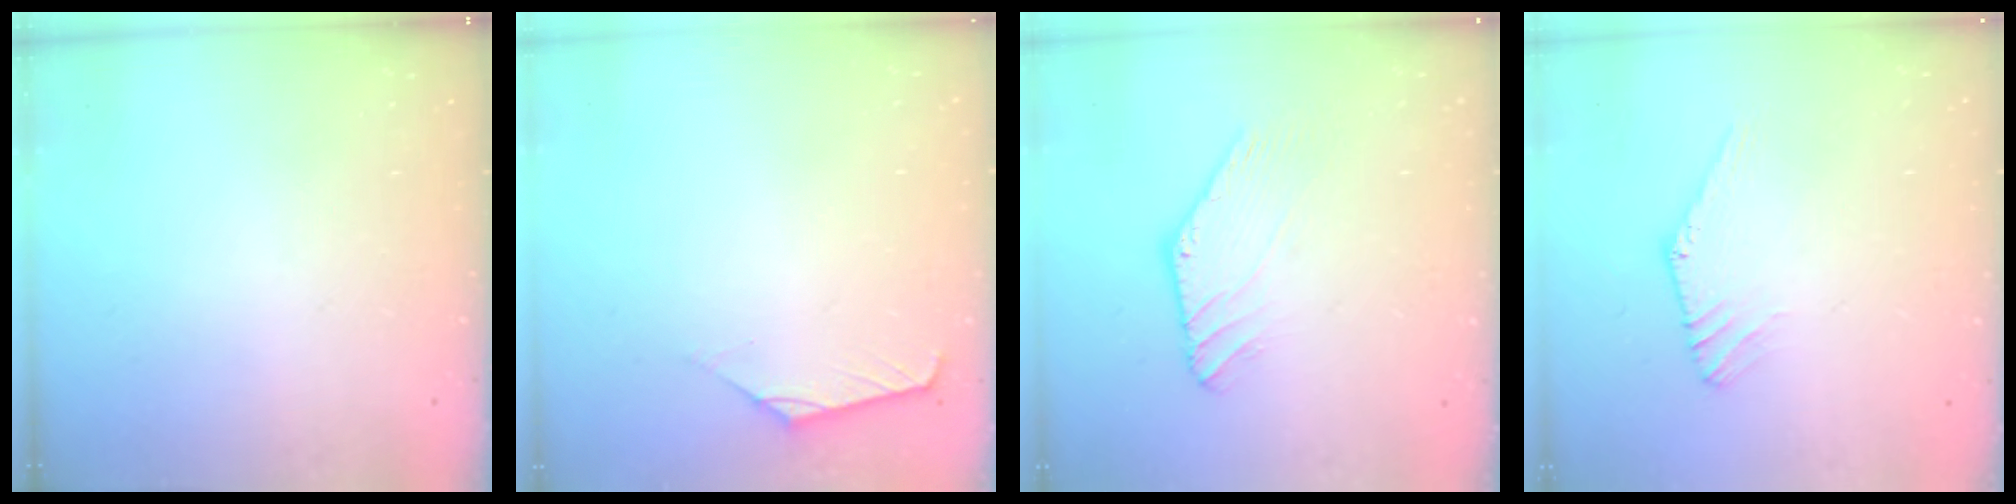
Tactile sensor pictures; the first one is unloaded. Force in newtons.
{"total": 1.0, "press": 0.9, "slide": 0.3}
{"total": 1.0, "press": 1.0, "slide": 0.0}
{"total": 3.0, "press": 3.0, "slide": 0.2}